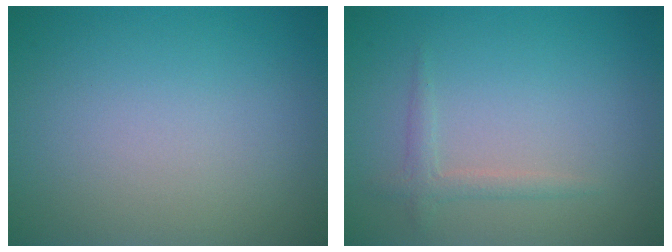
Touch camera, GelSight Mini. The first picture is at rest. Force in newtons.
{"total": 1.3, "press": 1.3, "slide": 0.0}